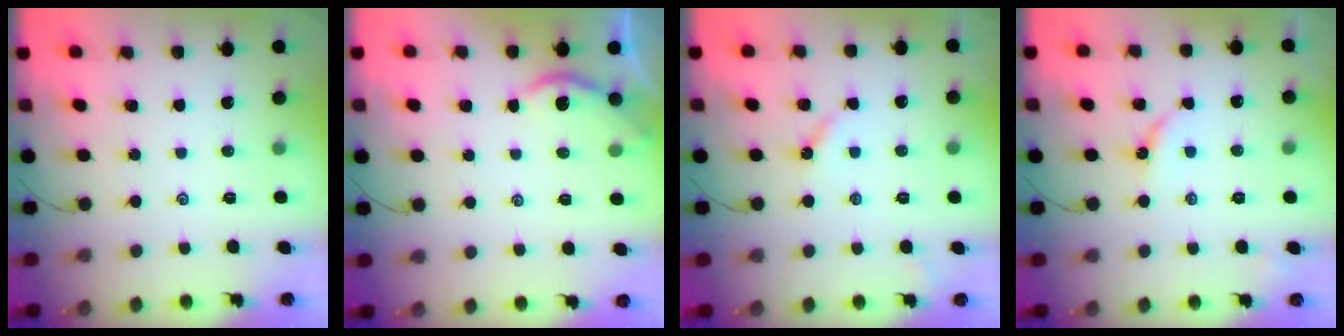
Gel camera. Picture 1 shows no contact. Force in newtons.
{"total": 2.7, "press": 2.7, "slide": 0.2}
{"total": 3.6, "press": 3.6, "slide": 0.3}
{"total": 2.7, "press": 2.7, "slide": 0.4}